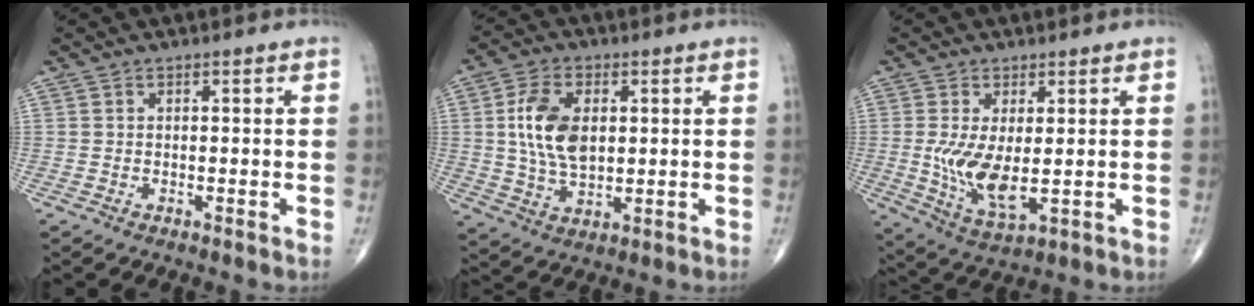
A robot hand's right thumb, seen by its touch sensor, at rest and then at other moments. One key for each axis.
{"total": 11.1, "fx": 1.8, "fy": 6.6, "fz": 8.7, "tx": -0.160, "ty": -0.005, "tz": 0.035}
{"total": 9.0, "fx": 0.0, "fy": 3.8, "fz": 8.2, "tx": -0.160, "ty": -0.026, "tz": 0.012}